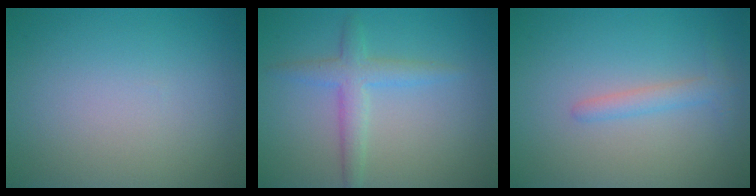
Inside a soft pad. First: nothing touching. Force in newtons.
{"total": 2.7, "press": 2.7, "slide": 0.1}
{"total": 1.7, "press": 1.7, "slide": 0.1}